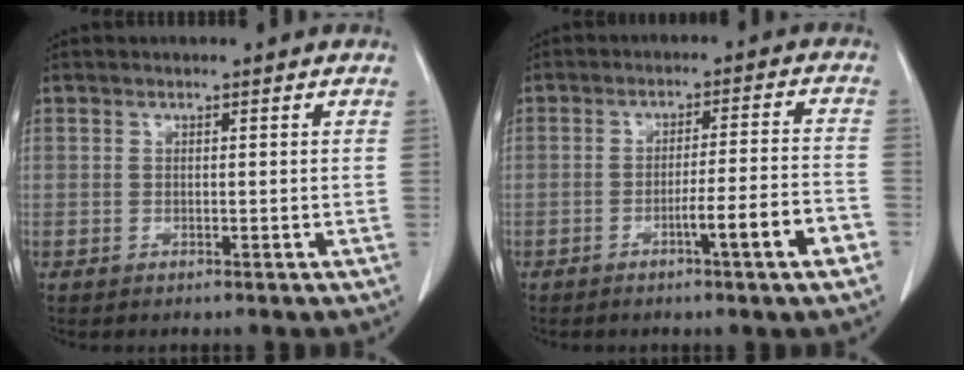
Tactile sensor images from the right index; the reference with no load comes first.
{"total": 7.8, "force": [-3.7, -0.4, 6.9], "torque": [-0.095, 0.003, -0.054]}